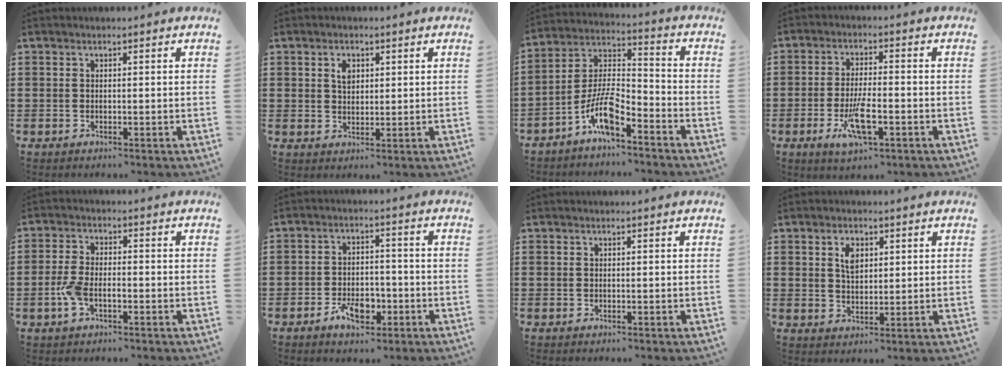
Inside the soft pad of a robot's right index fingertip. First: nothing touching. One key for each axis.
{"total": 2.4, "fx": 1.0, "fy": 1.5, "fz": 1.6, "tx": -0.030, "ty": -0.001, "tz": 0.018}
{"total": 9.3, "fx": -6.0, "fy": 2.9, "fz": 6.5, "tx": -0.147, "ty": 0.000, "tz": -0.118}
{"total": 6.9, "fx": -2.7, "fy": 2.0, "fz": 6.0, "tx": -0.122, "ty": -0.009, "tz": -0.048}
{"total": 4.1, "fx": -1.5, "fy": 1.9, "fz": 3.4, "tx": -0.085, "ty": -0.005, "tz": -0.033}
{"total": 5.8, "fx": -2.8, "fy": 3.2, "fz": 3.9, "tx": -0.066, "ty": 0.004, "tz": -0.053}
{"total": 0.0}
{"total": 3.4, "fx": 1.4, "fy": 1.9, "fz": 2.4, "tx": -0.047, "ty": 0.002, "tz": 0.024}